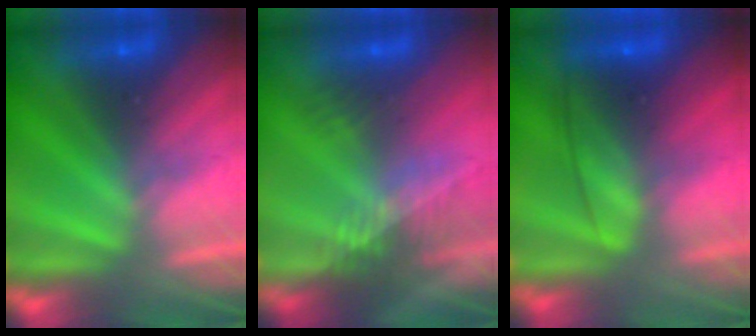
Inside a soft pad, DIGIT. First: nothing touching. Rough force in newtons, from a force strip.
{"total": 2.7}
{"total": 6.6}